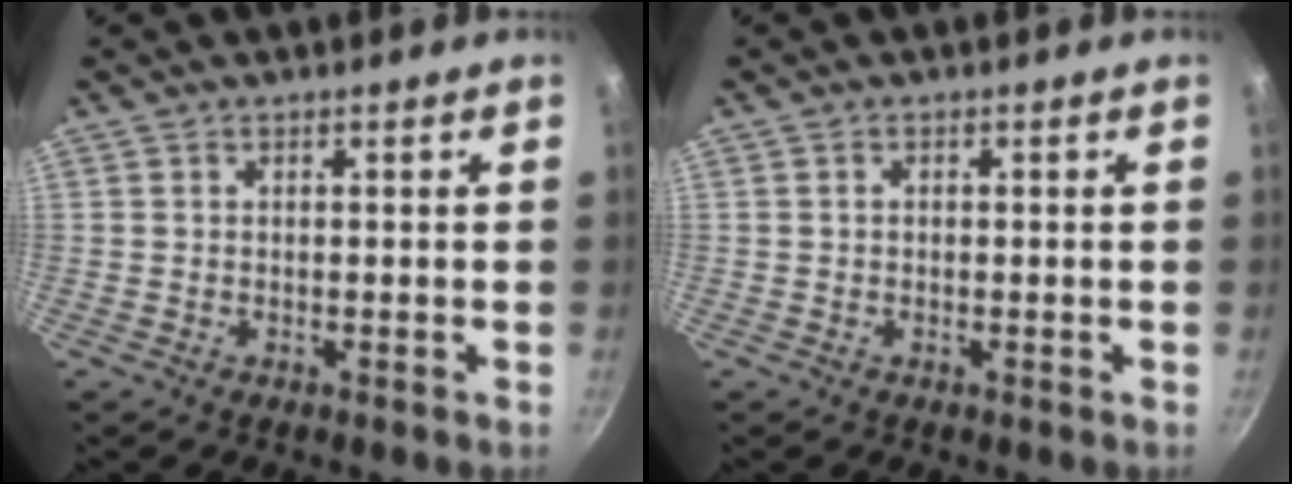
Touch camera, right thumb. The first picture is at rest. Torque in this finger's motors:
{"motor_torque": [0.21, -0.38, -0.21, 0.23, -0.03]}